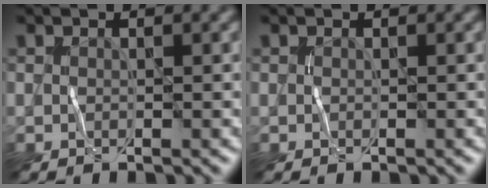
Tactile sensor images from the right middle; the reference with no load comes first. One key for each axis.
{"total": 0.0}